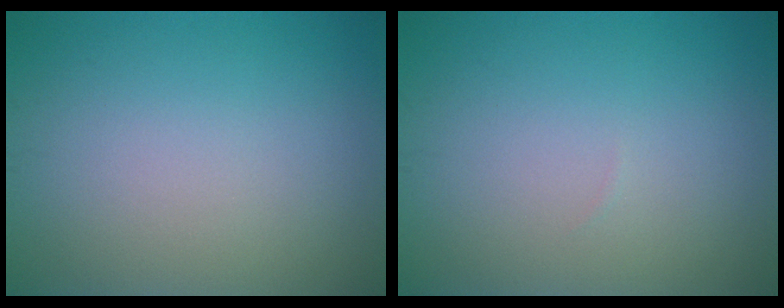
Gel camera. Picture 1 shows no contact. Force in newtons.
{"total": 0.0}